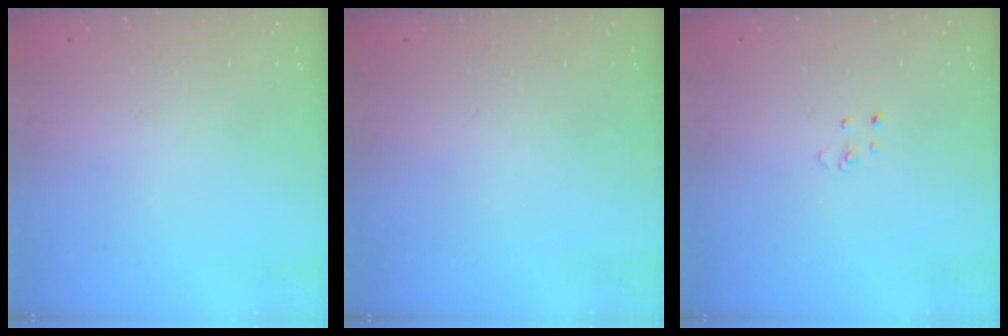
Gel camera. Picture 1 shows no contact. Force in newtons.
{"total": 0.0}
{"total": 2.7, "press": 2.7, "slide": 0.3}